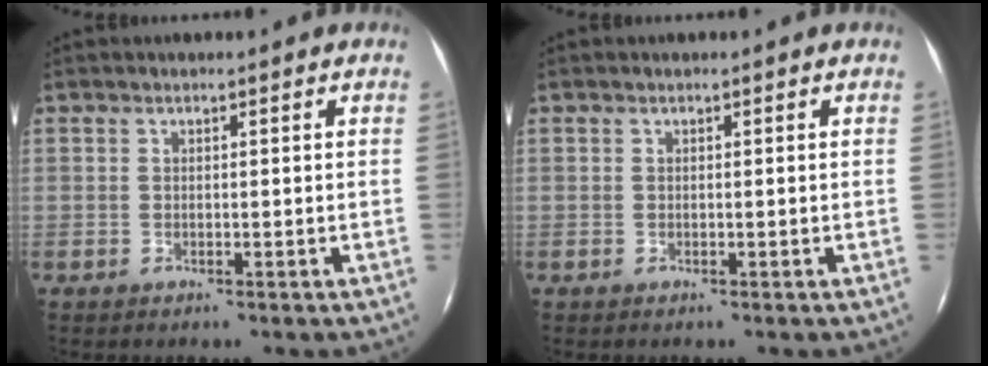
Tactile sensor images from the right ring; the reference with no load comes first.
{"total": 0.0}